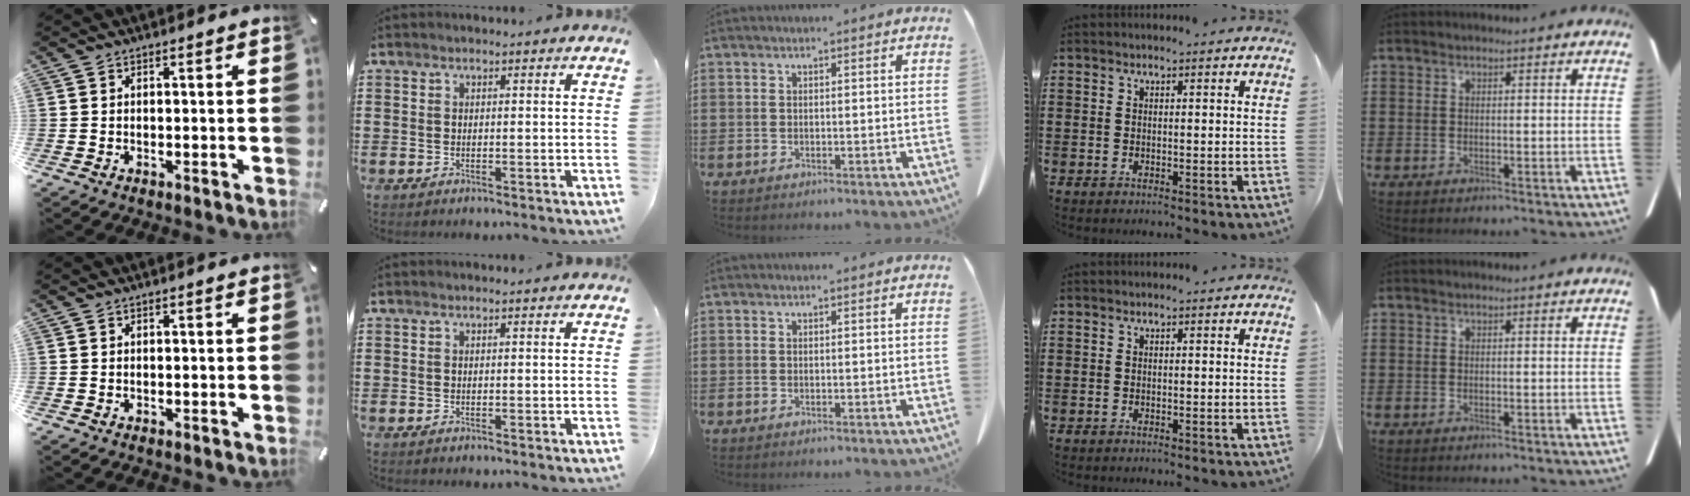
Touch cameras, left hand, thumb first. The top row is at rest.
{}